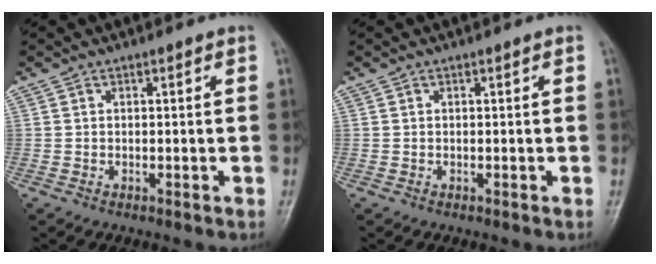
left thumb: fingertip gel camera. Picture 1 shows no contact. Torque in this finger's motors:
{"motor_torque": [0.15, 0.33, -0.26, -0.28, 0.07]}